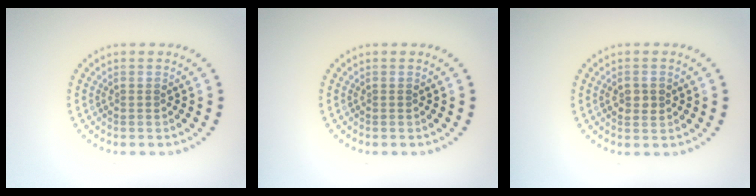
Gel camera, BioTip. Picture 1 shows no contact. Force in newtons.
{"total": 0.0}
{"total": 1.7, "press": 1.7, "slide": 0.2}